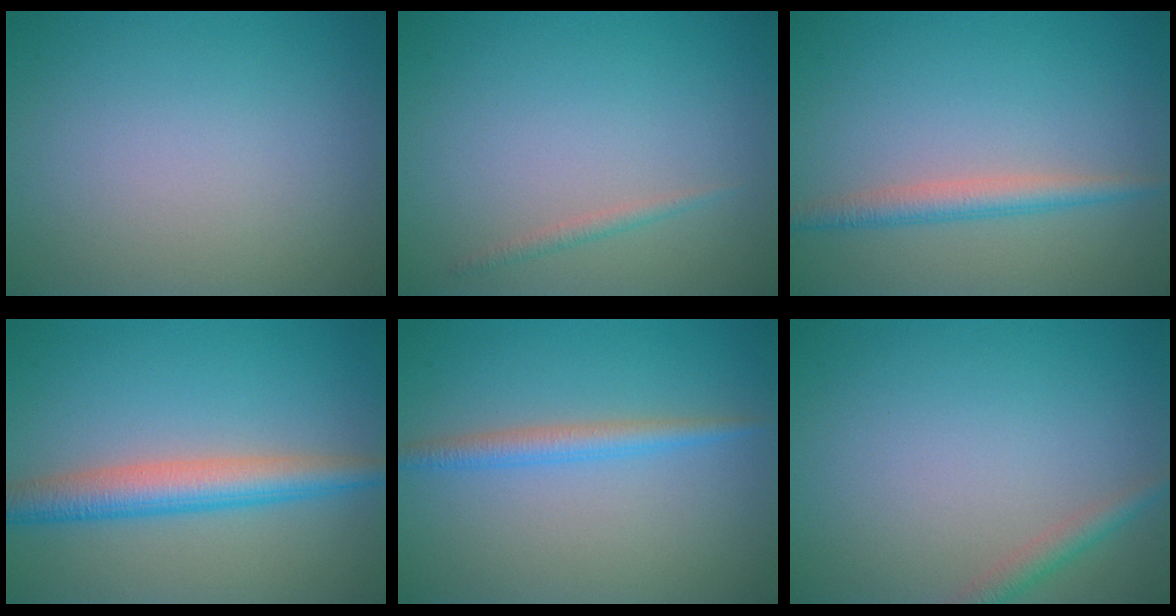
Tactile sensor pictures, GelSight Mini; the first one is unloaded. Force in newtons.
{"total": 0.9, "press": 0.9, "slide": 0.1}
{"total": 2.5, "press": 2.5, "slide": 0.0}
{"total": 4.8, "press": 4.8, "slide": 0.1}
{"total": 2.2, "press": 2.2, "slide": 0.1}
{"total": 1.8, "press": 1.8, "slide": 0.1}